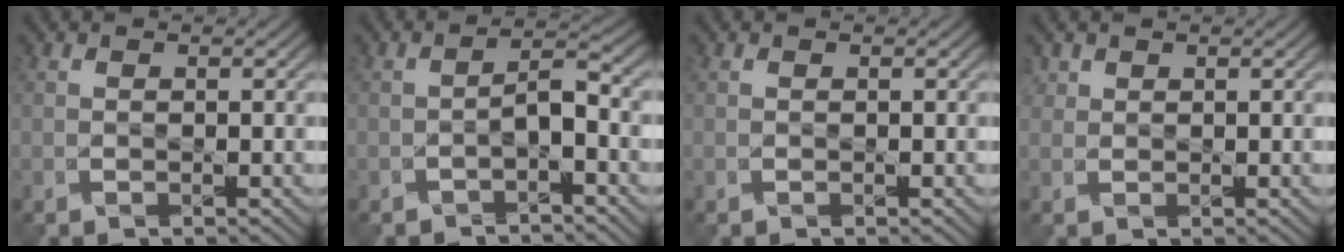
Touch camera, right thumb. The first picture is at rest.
{"total": 3.3, "force": [-2.2, 0.5, 2.4], "torque": [-0.038, 0.010, -0.037]}
{"total": 0.0}
{"total": 1.9, "force": [1.5, 1.1, 0.2], "torque": [-0.015, 0.011, 0.026]}